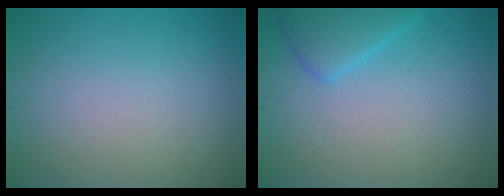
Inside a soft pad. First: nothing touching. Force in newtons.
{"total": 2.9, "press": 2.9, "slide": 0.2}